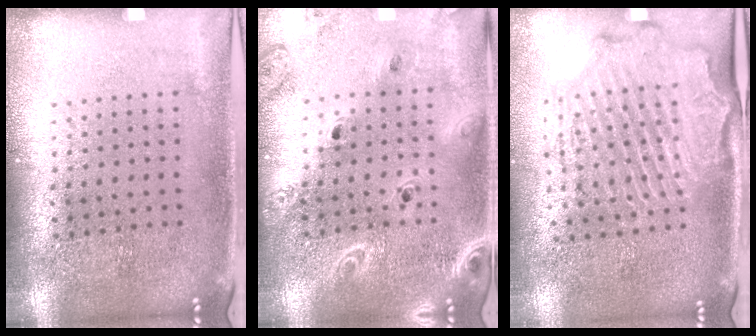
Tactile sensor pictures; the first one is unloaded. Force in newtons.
{"total": 2.0, "press": 1.9, "slide": 0.7}
{"total": 2.1, "press": 2.1, "slide": 0.4}